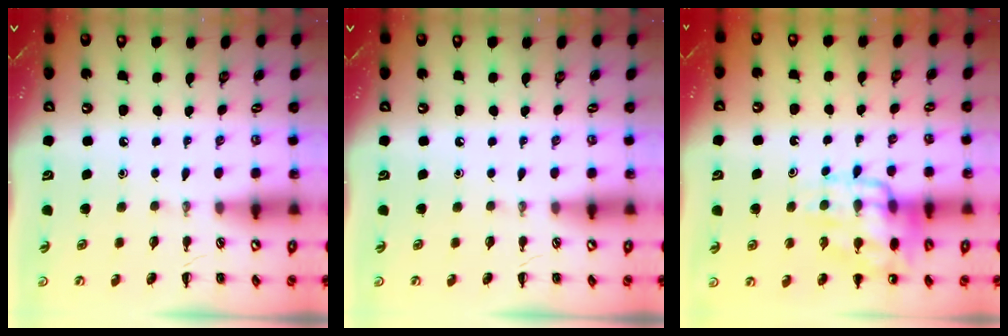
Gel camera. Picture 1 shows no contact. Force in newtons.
{"total": 0.0}
{"total": 14.4, "press": 14.2, "slide": 2.4}